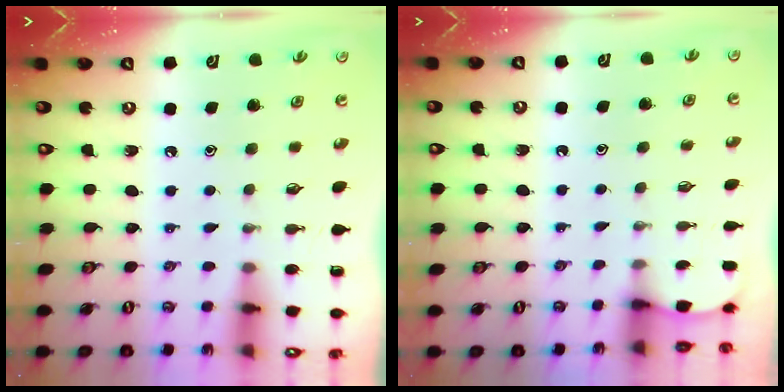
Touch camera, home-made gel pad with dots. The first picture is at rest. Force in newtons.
{"total": 1.7, "press": 1.6, "slide": 0.2}